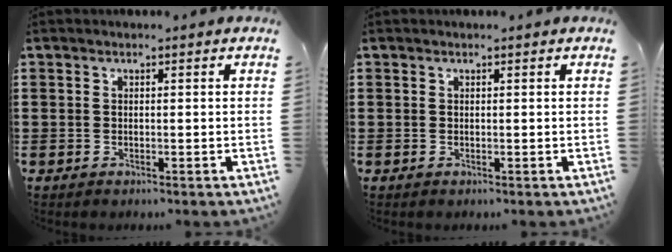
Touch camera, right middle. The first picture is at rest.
{"total": 0.0}